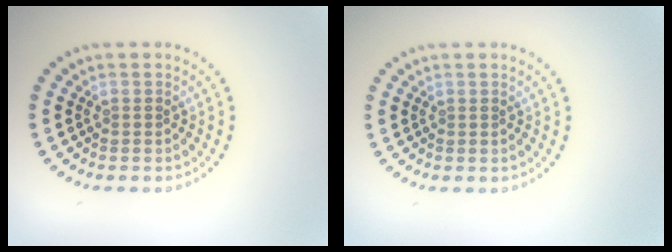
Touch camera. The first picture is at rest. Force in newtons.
{"total": 0.0}